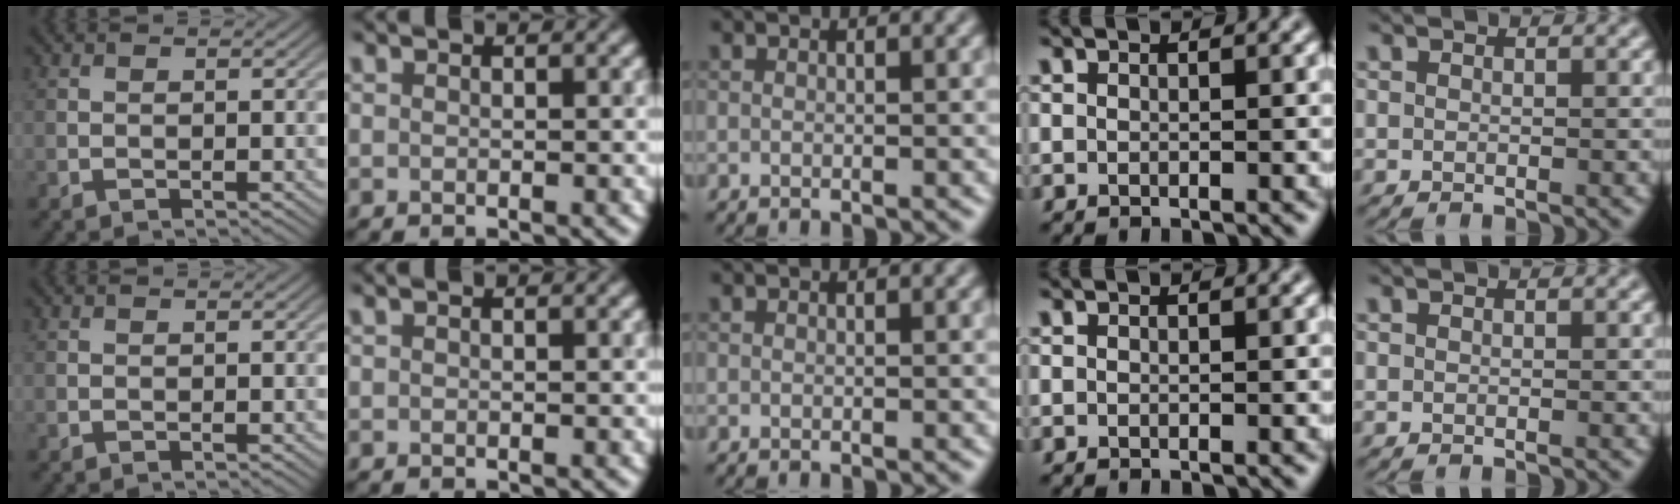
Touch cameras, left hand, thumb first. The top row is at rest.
{}